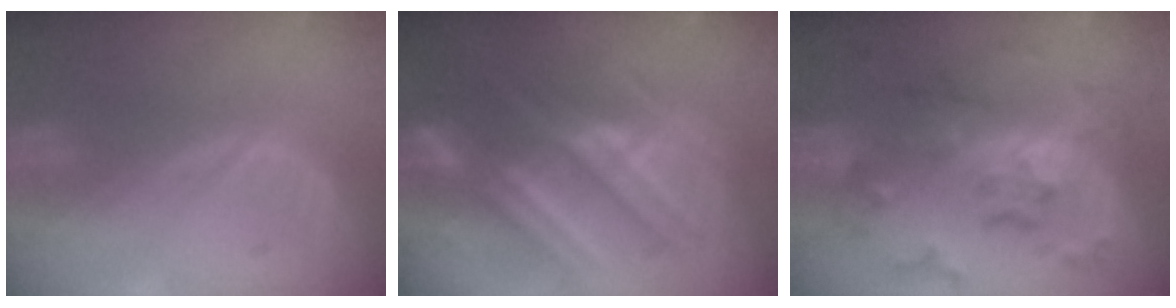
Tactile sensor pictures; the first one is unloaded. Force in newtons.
{"total": 9.4, "press": 9.3, "slide": 1.6}
{"total": 9.2, "press": 9.2, "slide": 0.8}